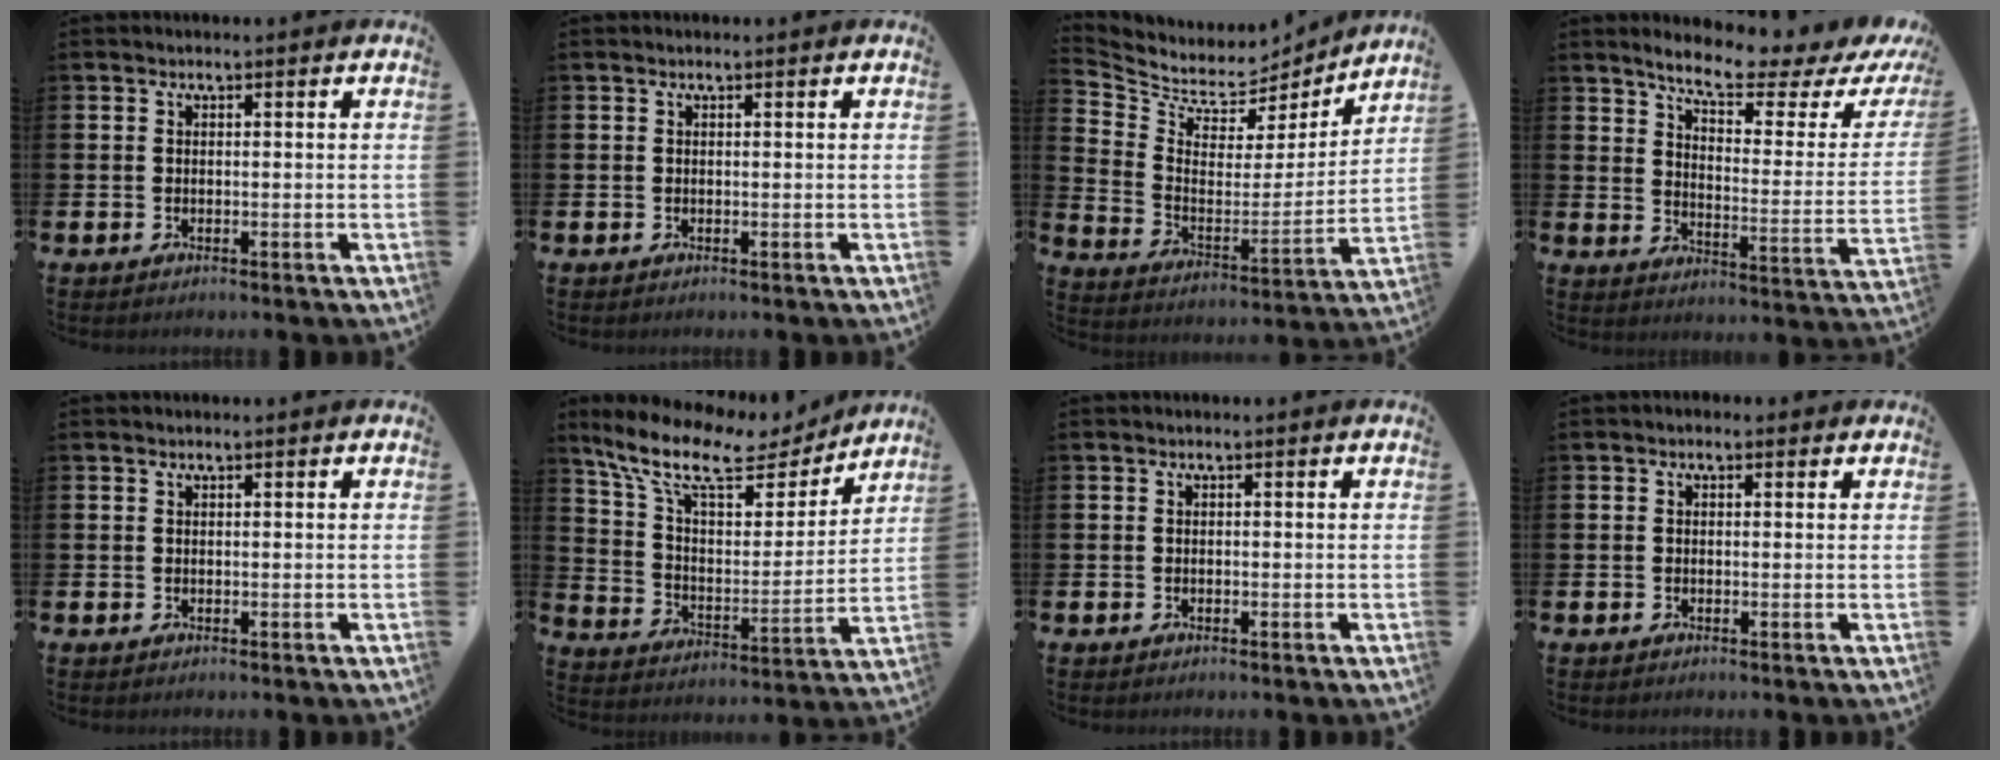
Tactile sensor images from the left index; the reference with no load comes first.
{"total": 0.0}
{"total": 7.0, "force": [6.3, 2.8, 0.8], "torque": [-0.058, -0.054, 0.108]}
{"total": 7.7, "force": [6.7, 1.1, 3.7], "torque": [-0.092, -0.046, 0.109]}
{"total": 0.5, "force": [0.5, 0.1, 0.2], "torque": [0.002, -0.001, 0.007]}
{"total": 12.1, "force": [9.8, 4.1, 5.7], "torque": [-0.138, -0.057, 0.165]}
{"total": 0.0}
{"total": 0.6, "force": [0.2, 0.5, 0.2], "torque": [0.002, 0.005, 0.001]}